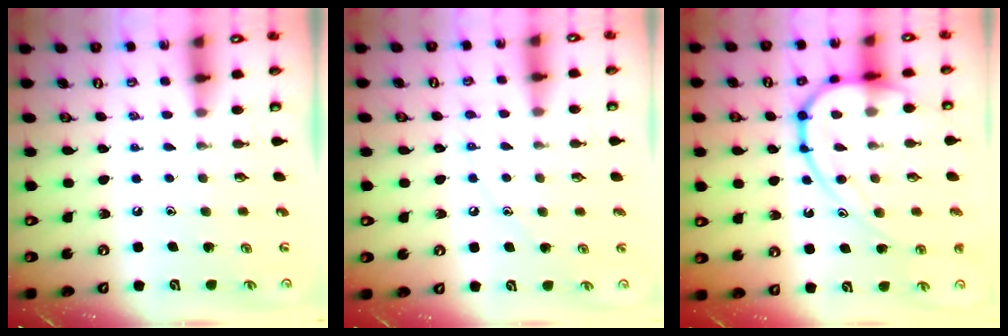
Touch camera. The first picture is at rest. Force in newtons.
{"total": 5.5, "press": 5.5, "slide": 0.7}
{"total": 16.1, "press": 16.0, "slide": 1.3}